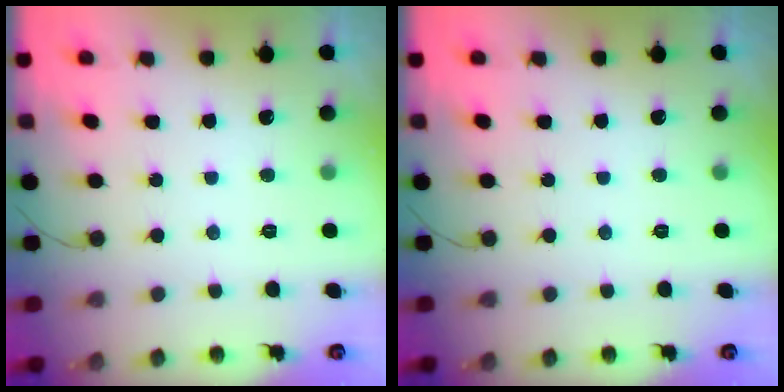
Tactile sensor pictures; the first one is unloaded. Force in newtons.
{"total": 0.0}